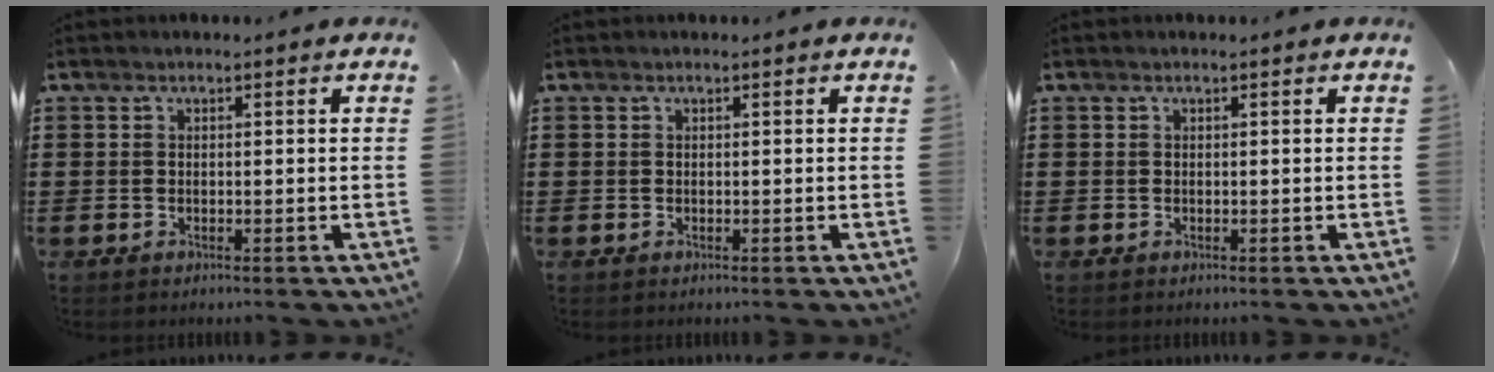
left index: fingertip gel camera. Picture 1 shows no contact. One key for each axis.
{"total": 0.0}
{"total": 0.0}